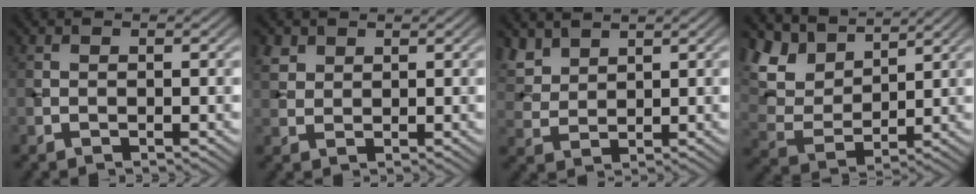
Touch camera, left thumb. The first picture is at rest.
{"total": 2.2, "force": [1.4, 1.4, 0.7], "torque": [-0.021, 0.004, 0.033]}
{"total": 4.3, "force": [3.3, 2.1, 1.9], "torque": [-0.058, 0.004, 0.075]}
{"total": 9.7, "force": [7.4, 4.2, 4.5], "torque": [-0.131, 0.014, 0.132]}